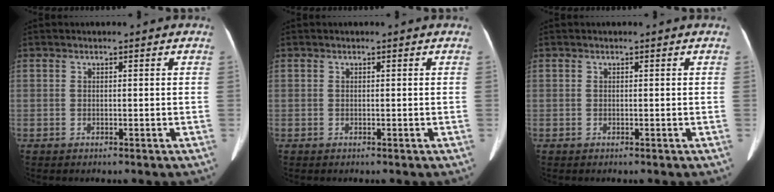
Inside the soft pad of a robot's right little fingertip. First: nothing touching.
{"total": 0.0}
{"total": 0.0}